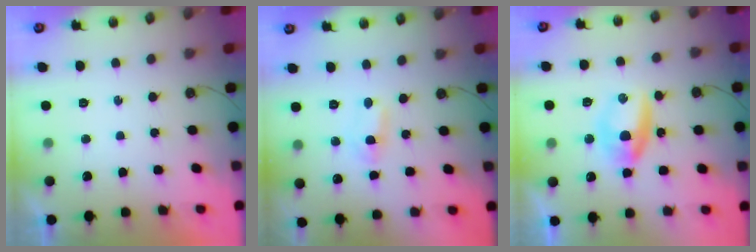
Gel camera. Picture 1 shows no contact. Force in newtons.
{"total": 1.3, "press": 1.1, "slide": 0.7}
{"total": 7.4, "press": 7.3, "slide": 1.1}